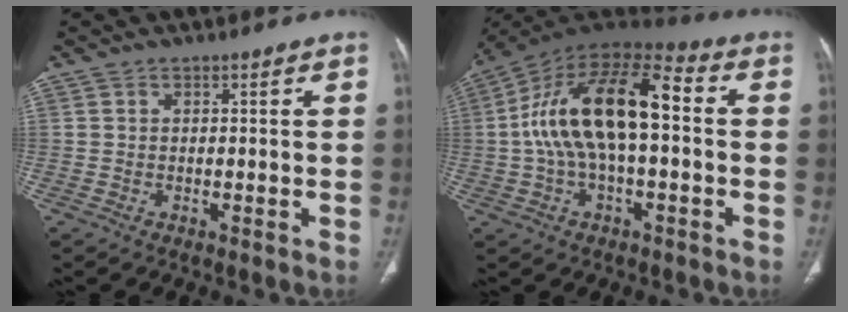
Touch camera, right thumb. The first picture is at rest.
{"total": 19.5, "force": [0.7, 9.0, 17.2], "torque": [-0.314, 0.050, 0.004]}